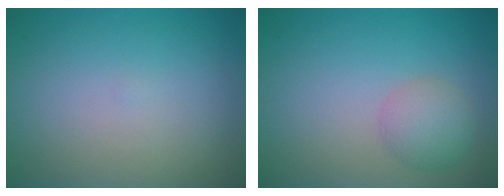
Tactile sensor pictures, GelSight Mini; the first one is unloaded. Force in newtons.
{"total": 2.1, "press": 2.1, "slide": 0.2}